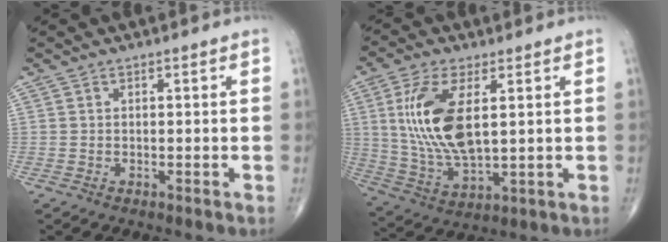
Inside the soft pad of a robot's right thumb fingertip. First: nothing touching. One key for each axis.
{"total": 14.5, "fx": 3.0, "fy": 6.3, "fz": 12.7, "tx": -0.266, "ty": -0.016, "tz": 0.069}